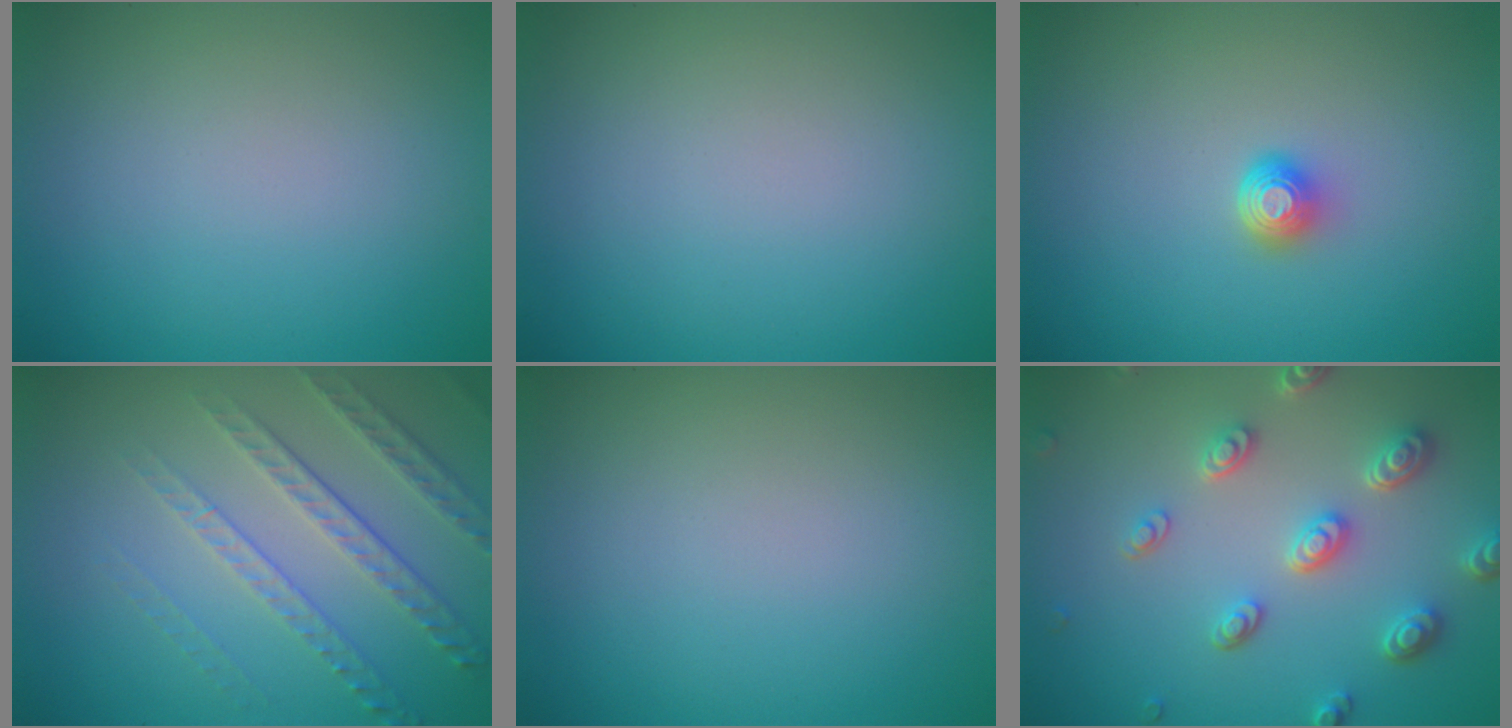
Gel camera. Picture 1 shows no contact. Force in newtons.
{"total": 0.0}
{"total": 1.6, "press": 1.2, "slide": 1.0}
{"total": 4.8, "press": 3.4, "slide": 3.5}
{"total": 0.0}
{"total": 4.5, "press": 3.7, "slide": 2.6}